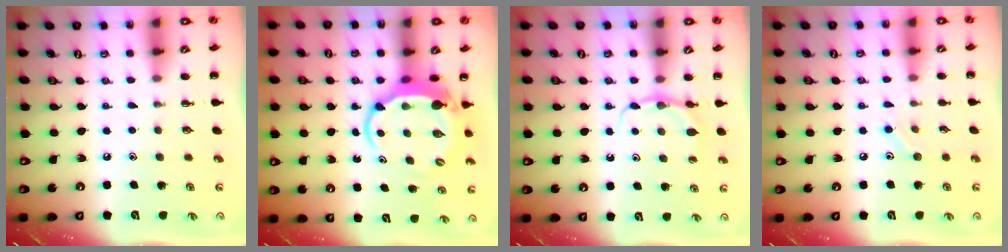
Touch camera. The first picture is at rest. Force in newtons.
{"total": 6.2, "press": 6.1, "slide": 1.1}
{"total": 4.6, "press": 4.5, "slide": 1.1}
{"total": 6.7, "press": 6.6, "slide": 1.1}